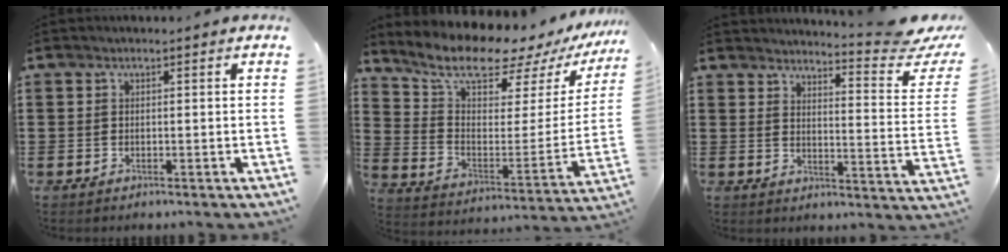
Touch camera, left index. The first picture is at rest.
{"total": 10.9, "force": [9.4, 2.8, 4.8], "torque": [-0.109, -0.072, 0.153]}
{"total": 5.8, "force": [5.1, -0.3, 2.8], "torque": [-0.046, -0.049, 0.077]}